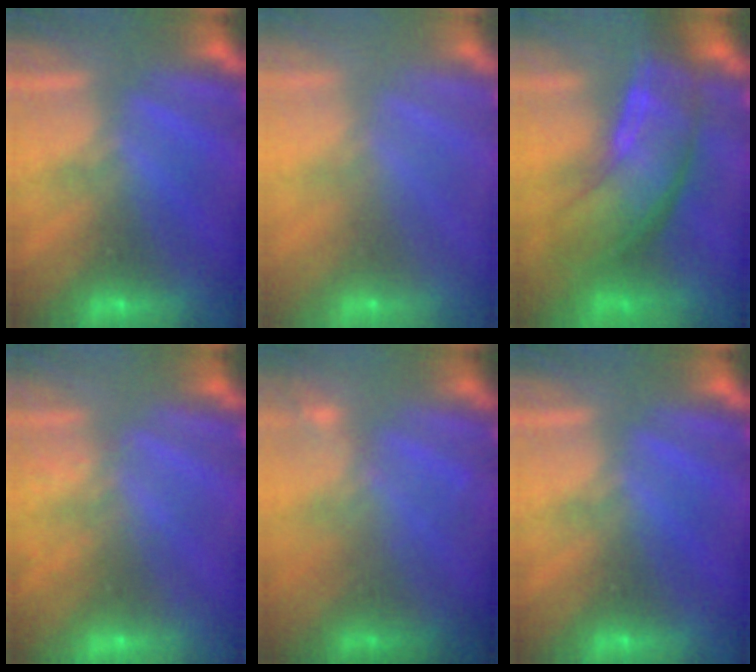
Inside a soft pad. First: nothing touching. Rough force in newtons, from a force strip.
{"total": 8.6}
{"total": 7.2}
{"total": 2.1}
{"total": 2.3}
{"total": 0.0}